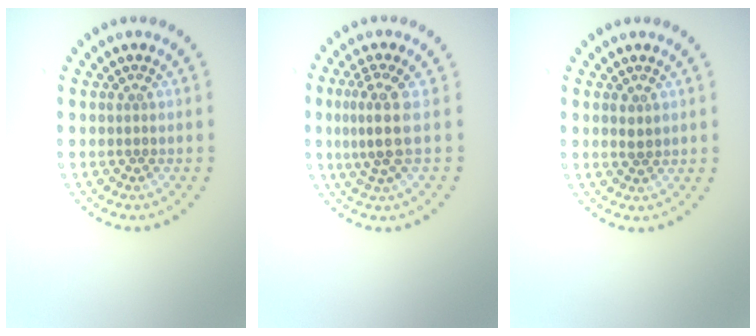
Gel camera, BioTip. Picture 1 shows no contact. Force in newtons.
{"total": 3.0, "press": 2.2, "slide": 2.0}
{"total": 1.1, "press": 1.1, "slide": 0.3}